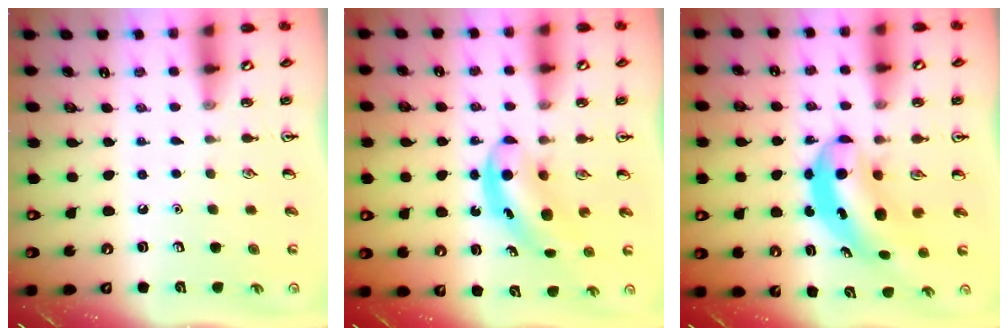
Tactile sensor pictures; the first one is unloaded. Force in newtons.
{"total": 5.7, "press": 5.6, "slide": 0.7}
{"total": 6.7, "press": 6.5, "slide": 1.4}